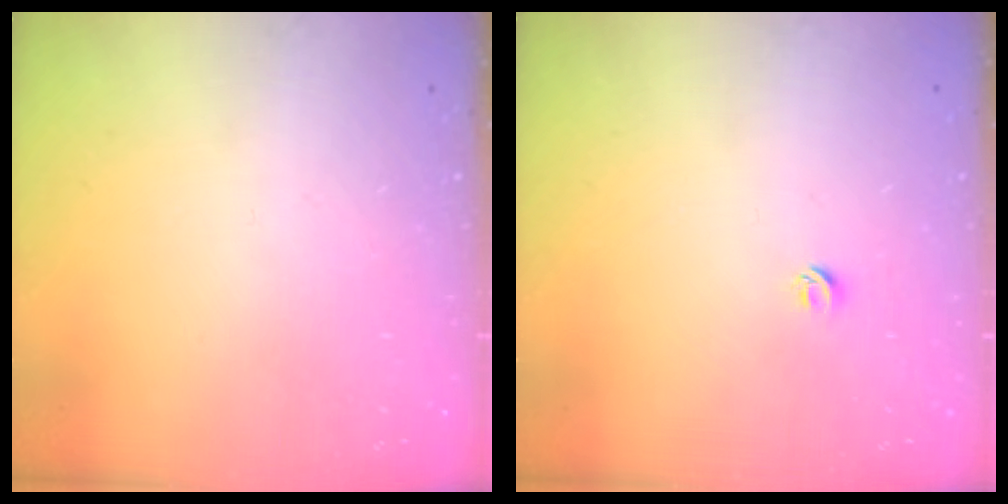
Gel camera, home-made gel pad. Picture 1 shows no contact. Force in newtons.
{"total": 3.9, "press": 3.8, "slide": 0.3}